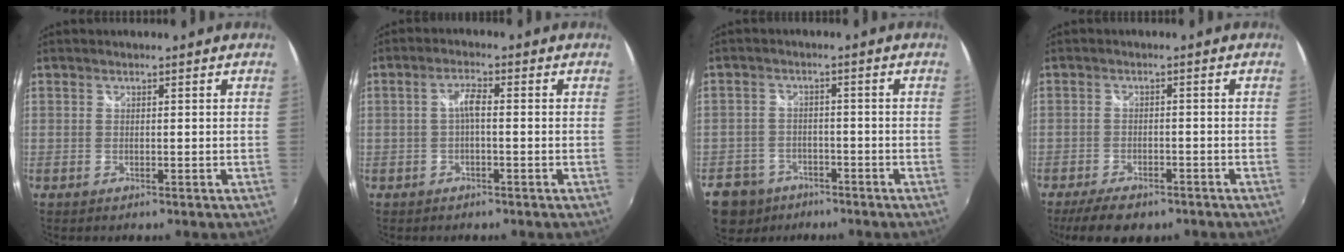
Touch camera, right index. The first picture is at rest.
{"total": 2.6, "force": [-0.5, 0.5, 2.5], "torque": [-0.050, 0.008, -0.007]}
{"total": 8.0, "force": [-5.1, 6.0, 1.5], "torque": [-0.058, 0.019, -0.085]}
{"total": 8.2, "force": [-6.2, 3.3, 4.1], "torque": [-0.102, -0.013, -0.100]}